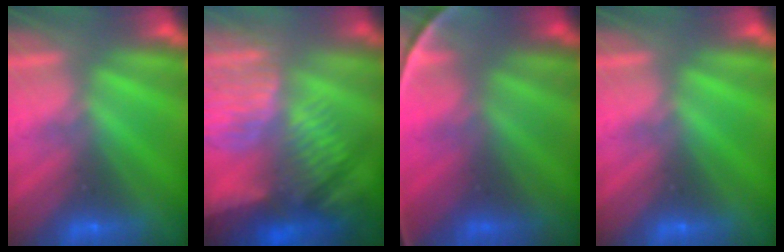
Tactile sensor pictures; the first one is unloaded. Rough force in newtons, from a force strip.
{"total": 8.1}
{"total": 7.6}
{"total": 0.0}